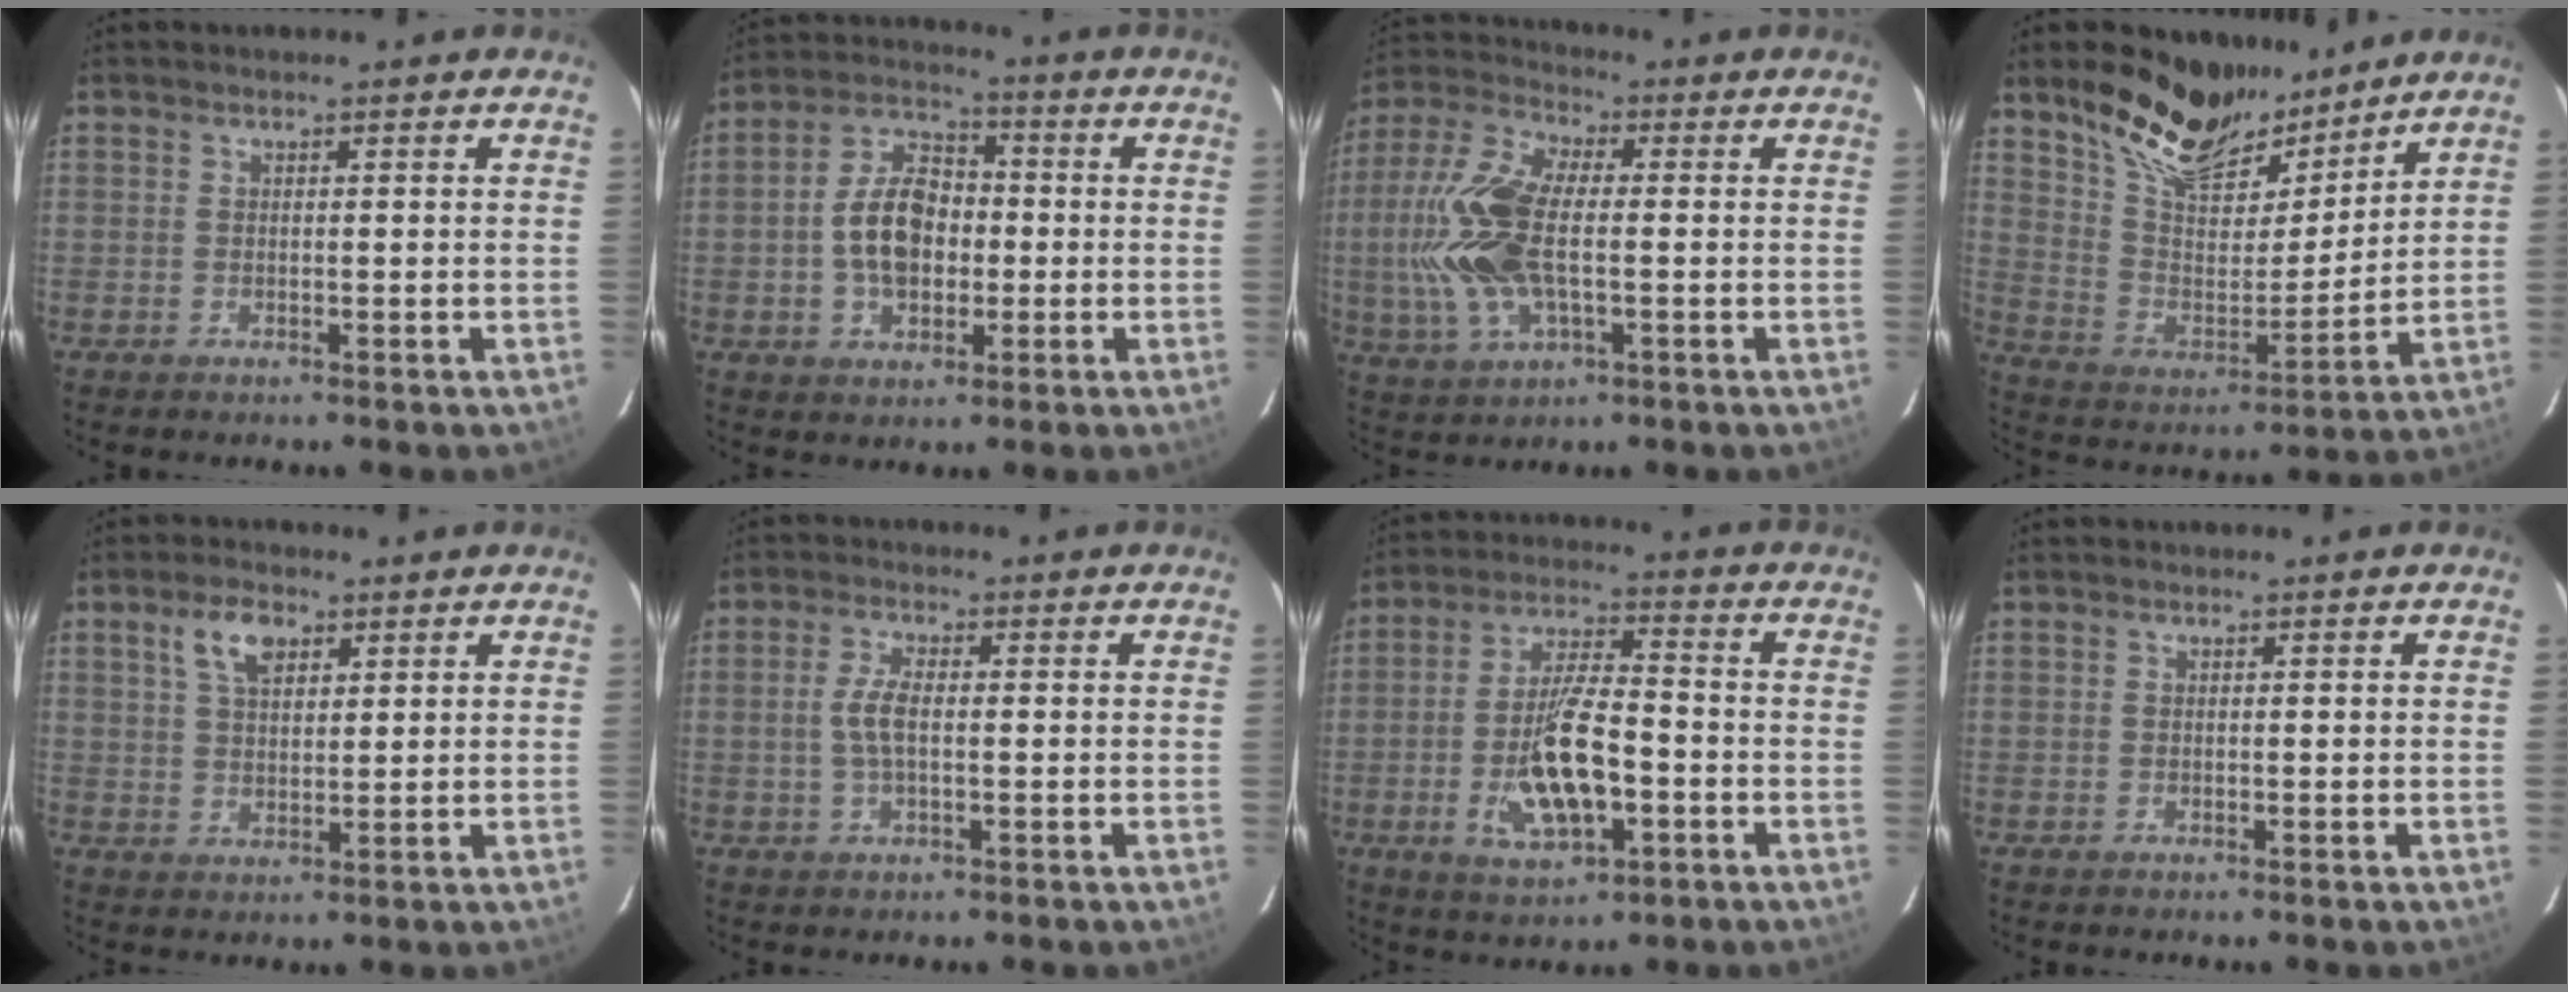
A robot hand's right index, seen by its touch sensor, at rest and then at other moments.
{"total": 10.7, "force": [-1.3, 7.1, 7.9], "torque": [-0.151, 0.025, -0.019]}
{"total": 16.4, "force": [-1.1, 8.1, 14.3], "torque": [-0.321, 0.006, -0.022]}
{"total": 18.2, "force": [13.9, 7.7, 8.9], "torque": [-0.181, 0.016, 0.255]}
{"total": 5.6, "force": [2.9, 3.0, 3.8], "torque": [-0.068, 0.012, 0.054]}
{"total": 4.4, "force": [-0.3, 1.7, 4.0], "torque": [-0.083, 0.003, -0.005]}
{"total": 13.1, "force": [-3.9, 4.9, 11.5], "torque": [-0.231, -0.004, -0.063]}
{"total": 0.0}